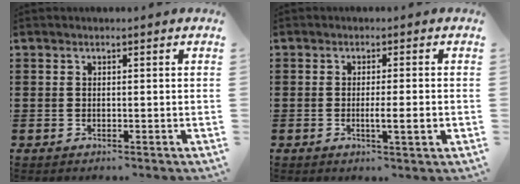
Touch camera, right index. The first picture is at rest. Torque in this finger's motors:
{"motor_torque": [1.39, -0.16, 0.13, 0.11]}